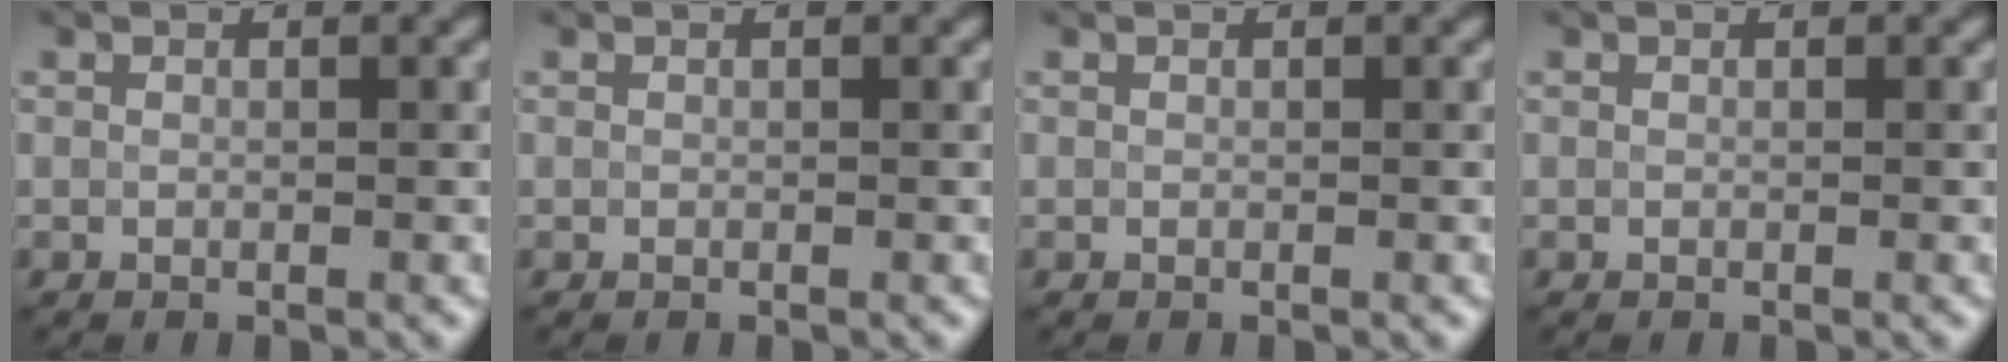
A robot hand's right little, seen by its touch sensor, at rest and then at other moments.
{"total": 0.0}
{"total": 0.0}
{"total": 0.0}